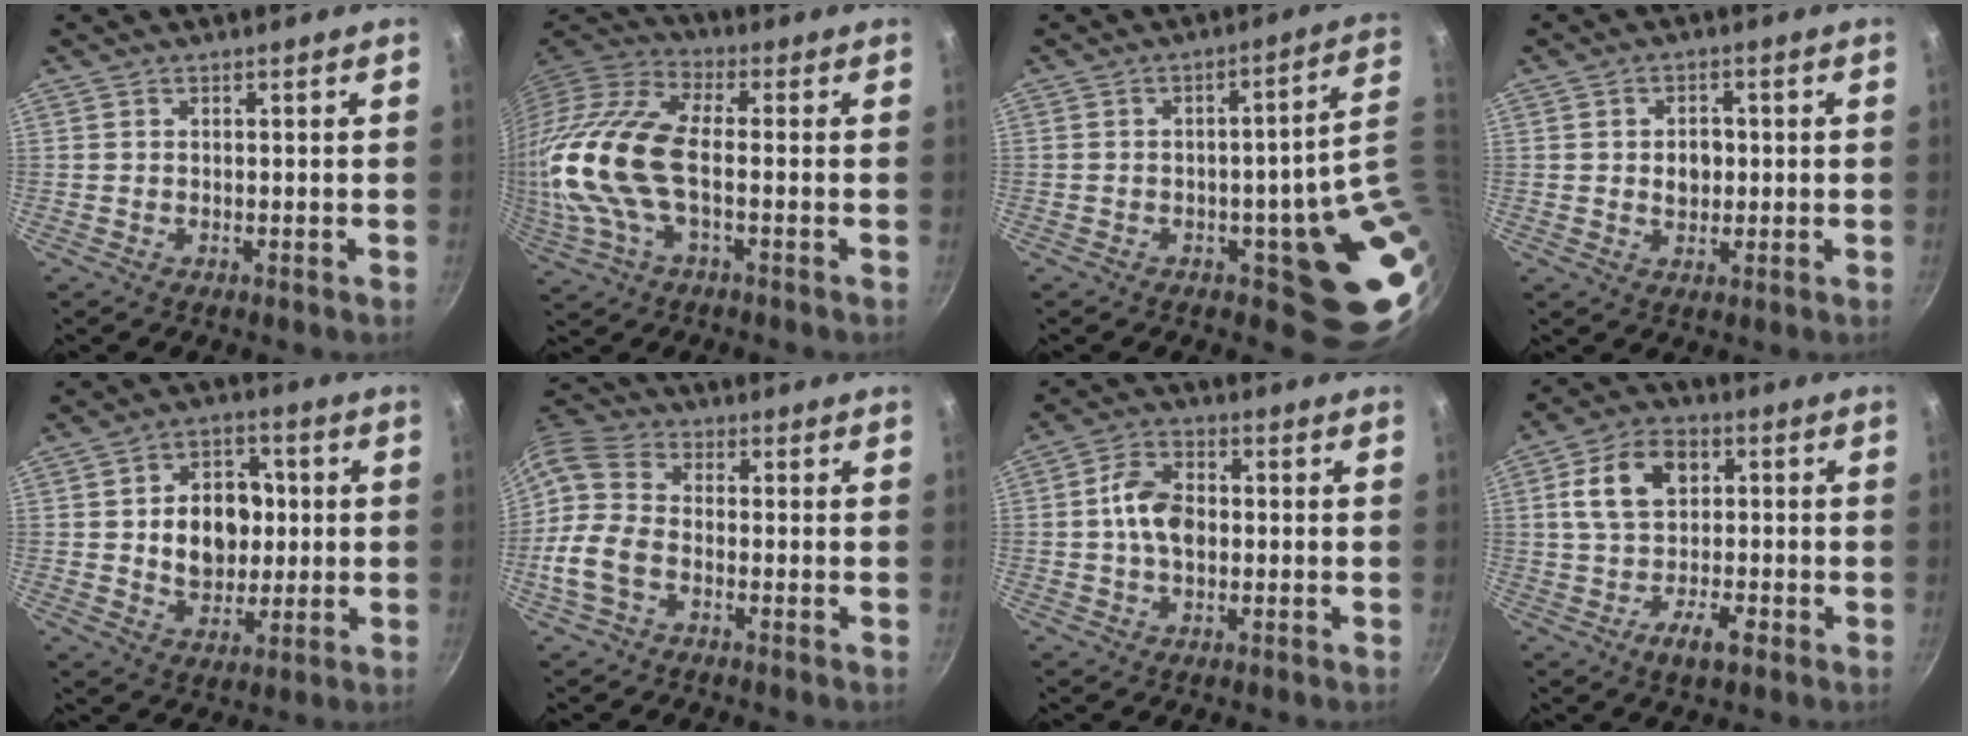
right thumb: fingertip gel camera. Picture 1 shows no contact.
{"total": 19.8, "force": [-1.5, 9.3, 17.5], "torque": [-0.369, 0.019, -0.042]}
{"total": 12.6, "force": [0.7, 4.4, 11.8], "torque": [-0.099, -0.004, 0.021]}
{"total": 4.3, "force": [0.2, 3.3, 2.7], "torque": [-0.025, -0.001, 0.003]}
{"total": 12.5, "force": [0.8, 9.6, 8.1], "torque": [-0.080, 0.005, 0.016]}
{"total": 10.8, "force": [-2.6, 6.9, 7.9], "torque": [-0.150, 0.030, -0.065]}
{"total": 7.9, "force": [0.0, 5.2, 5.9], "torque": [-0.099, 0.017, -0.007]}
{"total": 11.7, "force": [-0.8, 7.9, 8.6], "torque": [-0.125, 0.026, -0.028]}